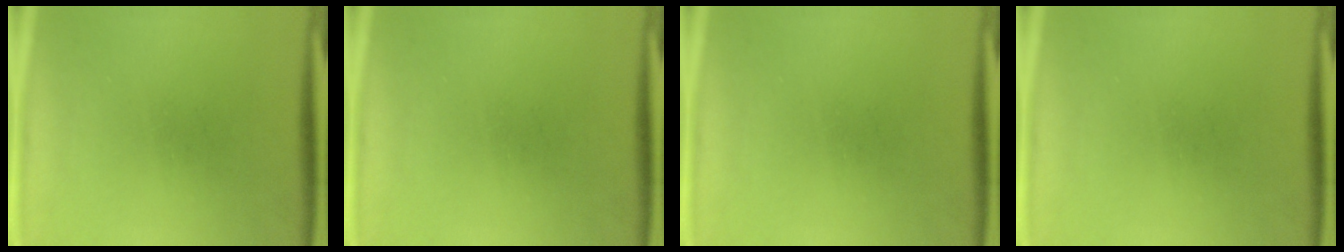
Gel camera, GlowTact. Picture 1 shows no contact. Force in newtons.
{"total": 0.0}
{"total": 0.0}
{"total": 0.0}